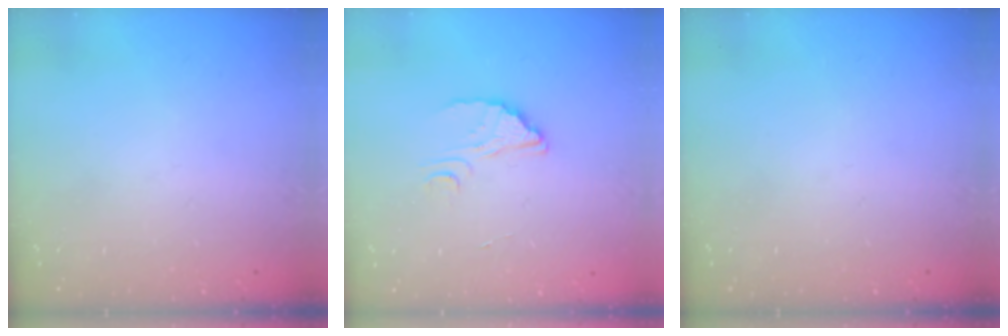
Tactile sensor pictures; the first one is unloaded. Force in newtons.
{"total": 2.3, "press": 2.3, "slide": 0.0}
{"total": 0.0}